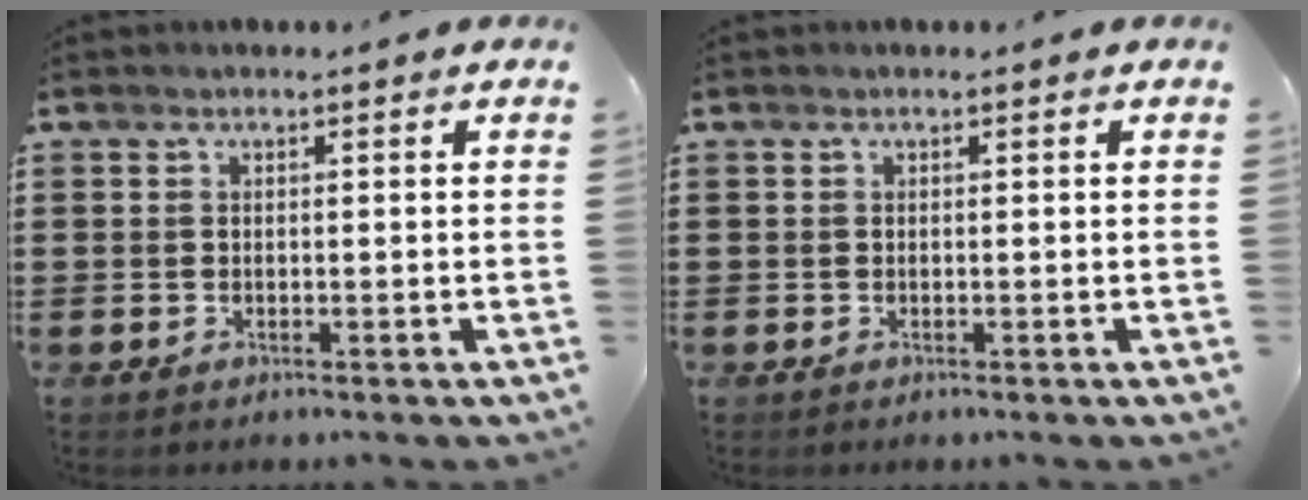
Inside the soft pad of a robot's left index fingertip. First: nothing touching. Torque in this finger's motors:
{"motor_torque": [0.00, 0.00, 0.00, 0.00]}